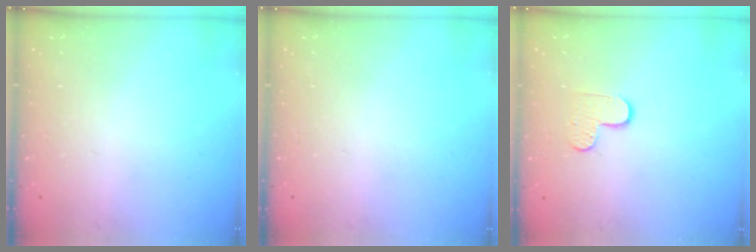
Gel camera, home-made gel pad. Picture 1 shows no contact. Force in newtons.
{"total": 0.0}
{"total": 7.4, "press": 7.4, "slide": 0.7}